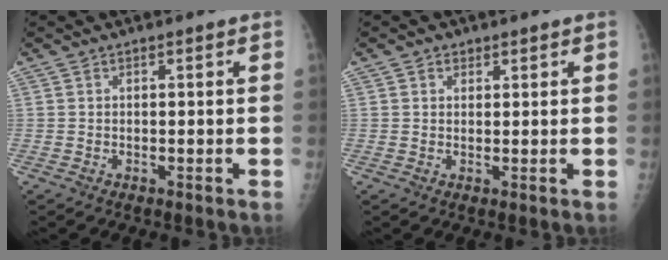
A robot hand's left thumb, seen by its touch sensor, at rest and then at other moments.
{"total": 1.5, "force": [0.9, 1.2, 0.2], "torque": [0.012, -0.003, 0.008]}